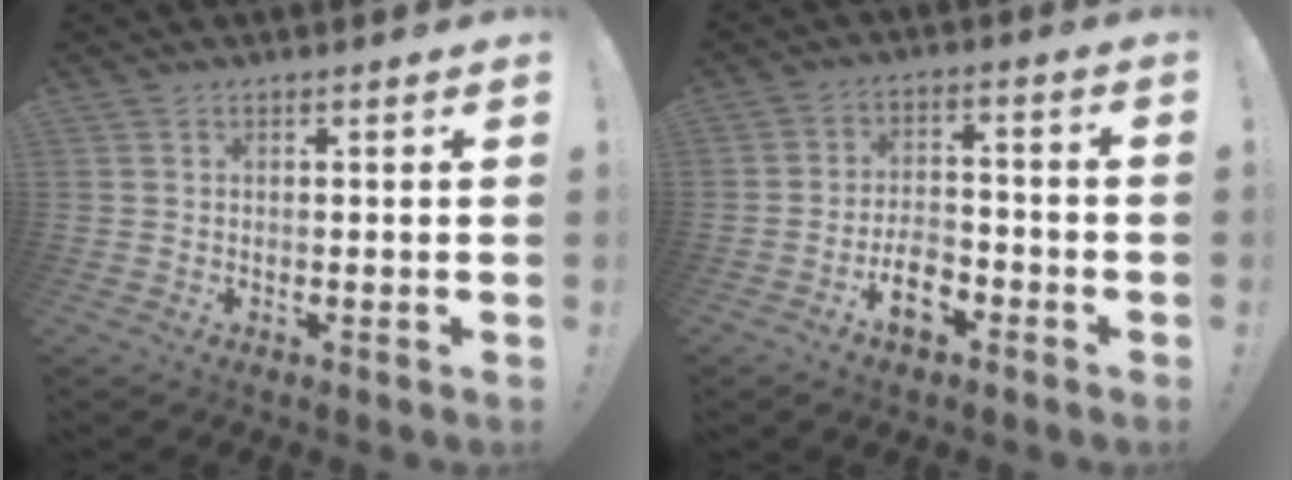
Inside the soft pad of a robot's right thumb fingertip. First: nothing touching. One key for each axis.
{"total": 8.9, "fx": -5.0, "fy": 5.2, "fz": 5.3, "tx": -0.082, "ty": 0.038, "tz": -0.084}